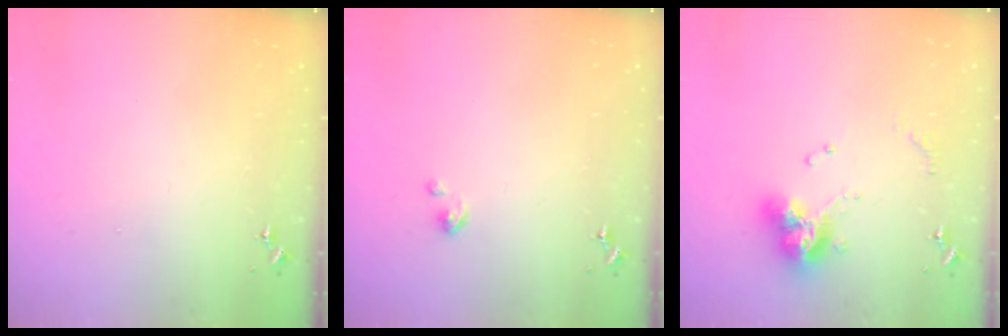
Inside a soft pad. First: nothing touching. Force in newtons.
{"total": 2.2, "press": 2.2, "slide": 0.2}
{"total": 13.2, "press": 13.2, "slide": 0.8}